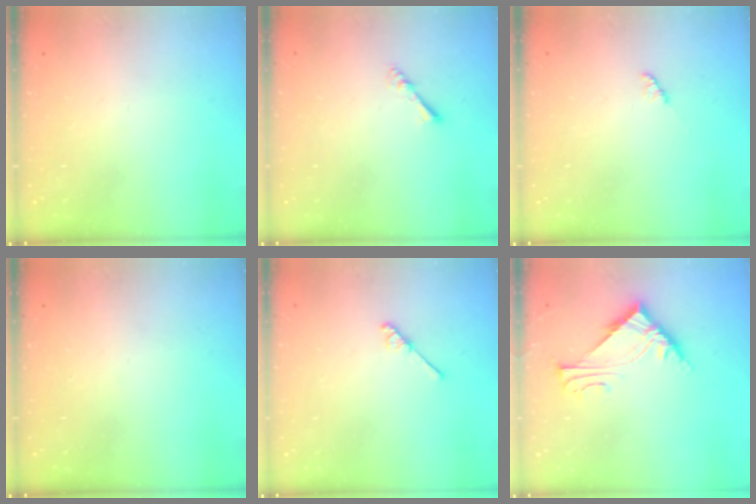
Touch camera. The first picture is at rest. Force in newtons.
{"total": 2.9, "press": 2.8, "slide": 0.4}
{"total": 2.2, "press": 2.2, "slide": 0.3}
{"total": 0.0}
{"total": 3.0, "press": 2.9, "slide": 0.5}
{"total": 6.3, "press": 6.3, "slide": 0.6}